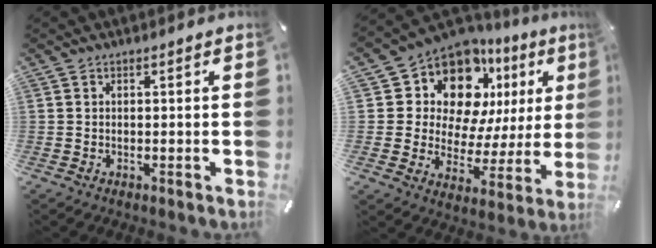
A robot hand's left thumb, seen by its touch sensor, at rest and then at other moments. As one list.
[{"total": 16.3, "force": [10.8, 10.1, 6.7], "torque": [-0.109, -0.095, 0.193]}]